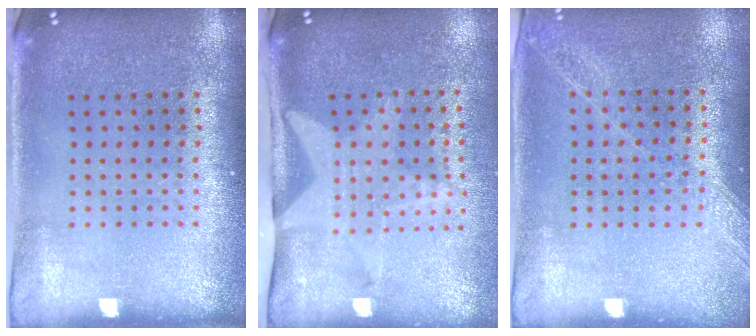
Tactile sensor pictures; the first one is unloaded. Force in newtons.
{"total": 2.0, "press": 1.5, "slide": 1.4}
{"total": 1.2, "press": 1.1, "slide": 0.1}